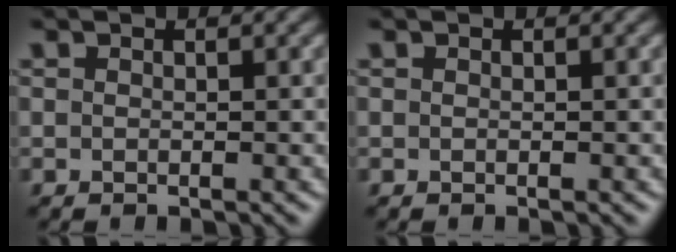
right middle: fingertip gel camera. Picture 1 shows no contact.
{"total": 0.0}